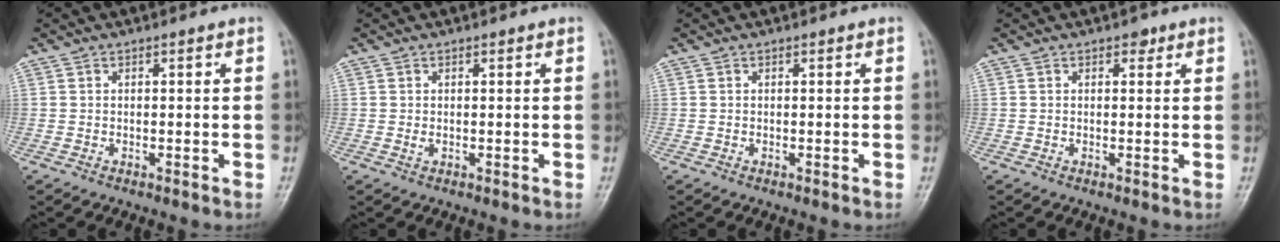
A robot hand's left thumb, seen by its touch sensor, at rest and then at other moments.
{"total": 0.9, "force": [0.2, 0.5, 0.7], "torque": [-0.011, -0.001, 0.007]}
{"total": 0.0}
{"total": 1.5, "force": [0.9, 0.9, 0.7], "torque": [0.000, -0.002, 0.008]}